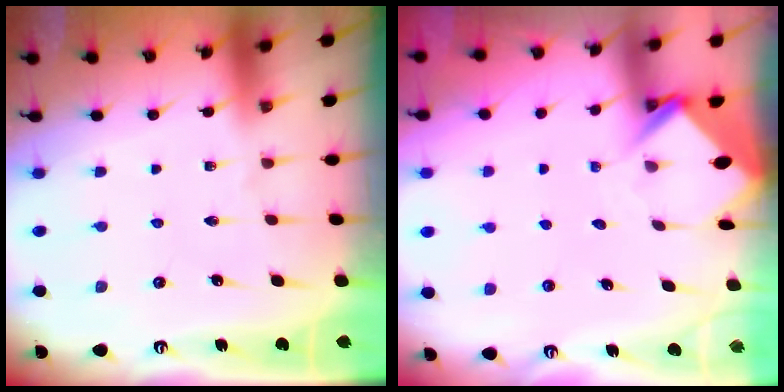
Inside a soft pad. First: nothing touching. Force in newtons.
{"total": 3.9, "press": 3.9, "slide": 0.4}